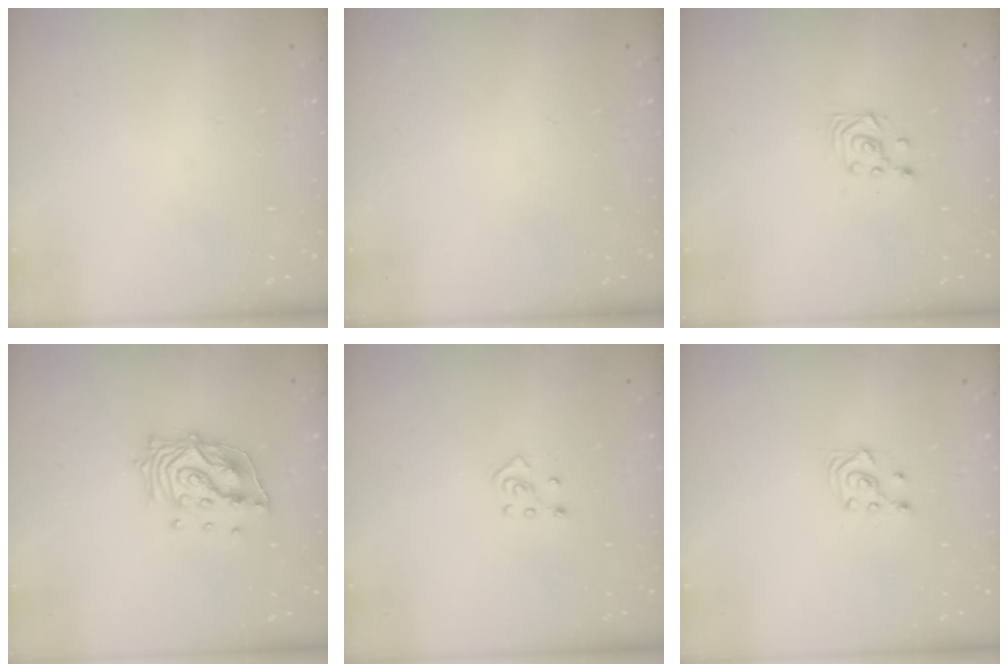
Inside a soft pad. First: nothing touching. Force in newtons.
{"total": 0.0}
{"total": 3.6, "press": 3.6, "slide": 0.3}
{"total": 13.2, "press": 13.2, "slide": 1.3}
{"total": 4.7, "press": 4.6, "slide": 0.6}
{"total": 3.4, "press": 3.3, "slide": 0.9}